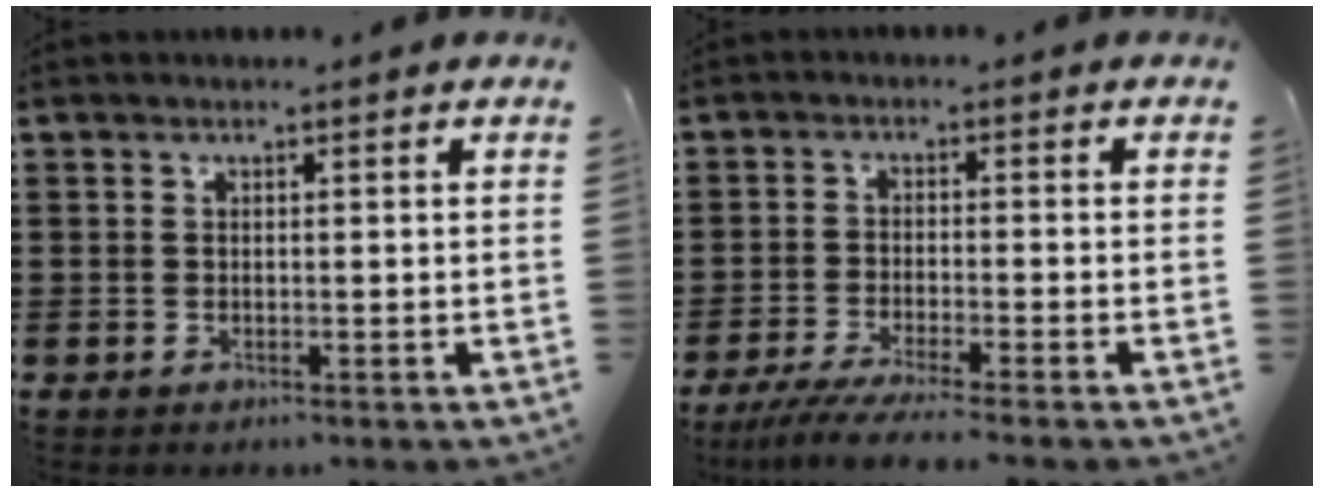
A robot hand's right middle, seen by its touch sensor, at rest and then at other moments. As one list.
[{"total": 4.1, "force": [-3.6, -0.3, 1.9], "torque": [-0.045, -0.016, -0.072]}]